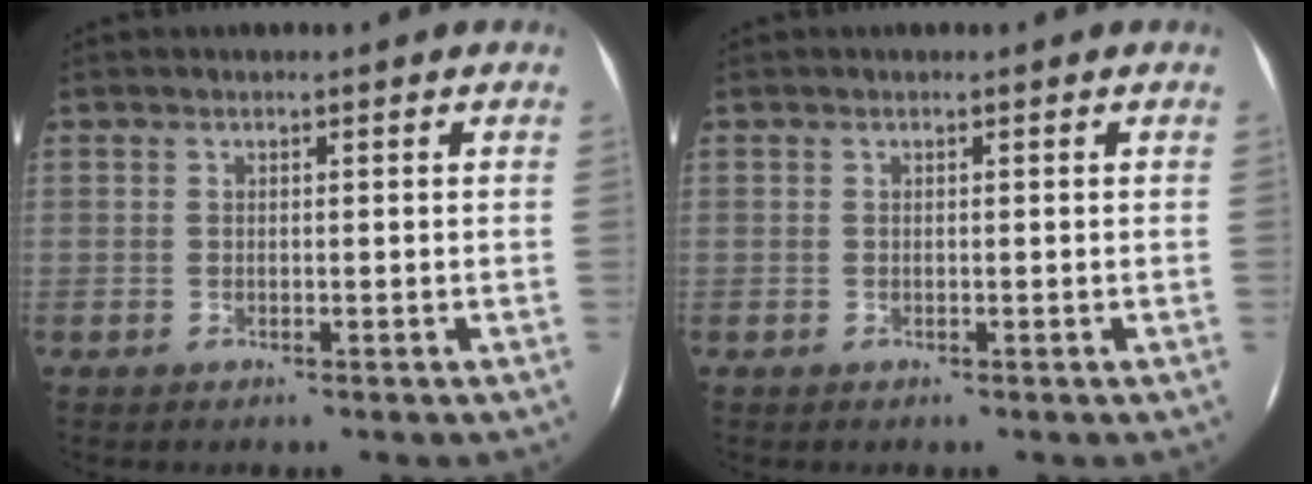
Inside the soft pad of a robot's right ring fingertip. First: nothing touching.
{"total": 0.0}